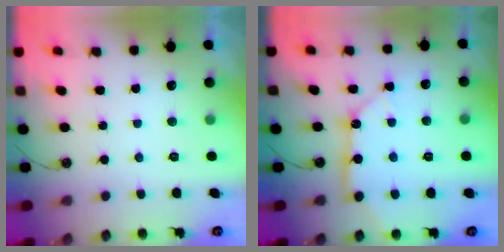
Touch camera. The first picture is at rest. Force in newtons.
{"total": 10.9, "press": 10.8, "slide": 1.4}